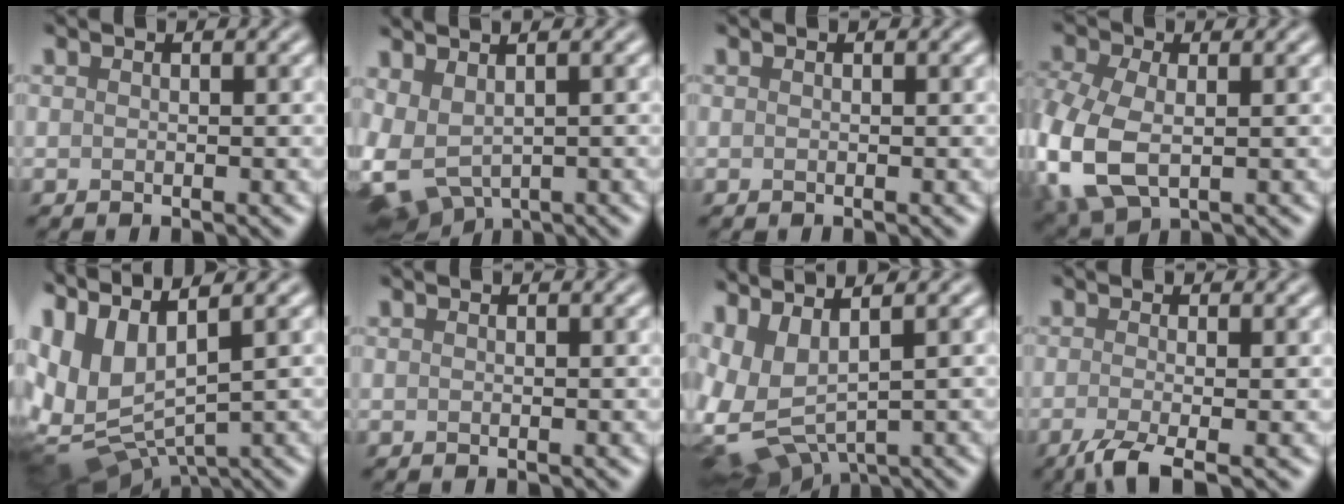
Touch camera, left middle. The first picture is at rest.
{"total": 6.1, "force": [0.4, 3.8, 4.7], "torque": [-0.108, -0.013, 0.032]}
{"total": 0.0}
{"total": 8.4, "force": [-1.7, 5.5, 6.2], "torque": [-0.181, -0.021, -0.029]}
{"total": 9.5, "force": [3.3, 5.4, 7.1], "torque": [-0.171, 0.001, 0.086]}
{"total": 0.0}
{"total": 7.2, "force": [0.5, 3.6, 6.2], "torque": [-0.150, -0.009, 0.022]}
{"total": 3.2, "force": [-1.7, 0.7, 2.6], "torque": [-0.047, -0.006, -0.044]}